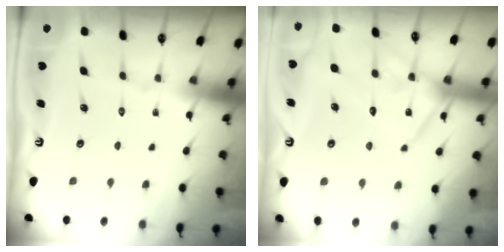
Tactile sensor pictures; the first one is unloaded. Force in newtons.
{"total": 12.3, "press": 12.3, "slide": 0.5}